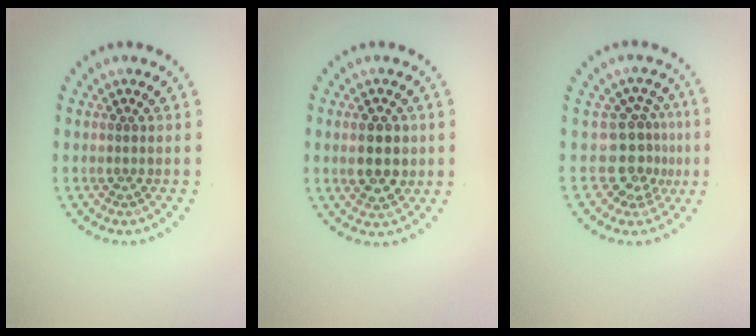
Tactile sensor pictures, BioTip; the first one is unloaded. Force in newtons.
{"total": 3.4, "press": 3.4, "slide": 0.1}
{"total": 3.6, "press": 2.6, "slide": 2.5}